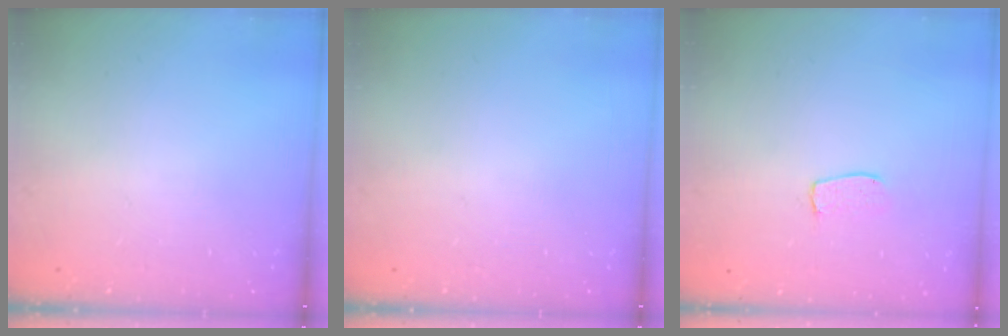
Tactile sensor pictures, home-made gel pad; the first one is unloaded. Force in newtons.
{"total": 0.0}
{"total": 3.9, "press": 3.9, "slide": 0.3}